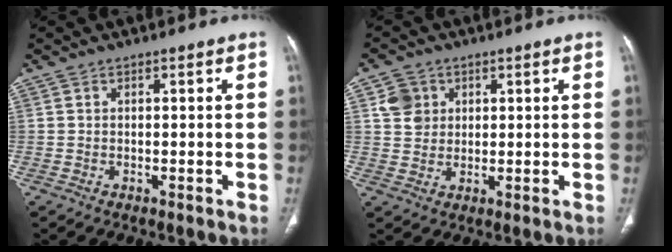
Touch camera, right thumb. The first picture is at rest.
{"total": 5.0, "force": [1.8, 4.4, 1.5], "torque": [-0.009, -0.001, 0.036]}